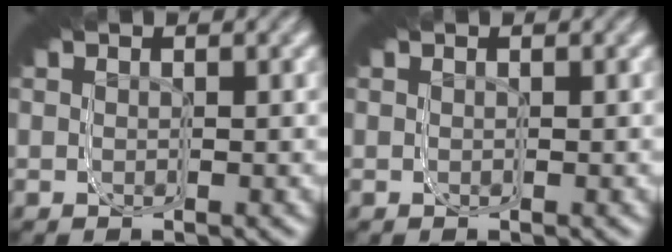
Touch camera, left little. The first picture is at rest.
{"total": 0.0}